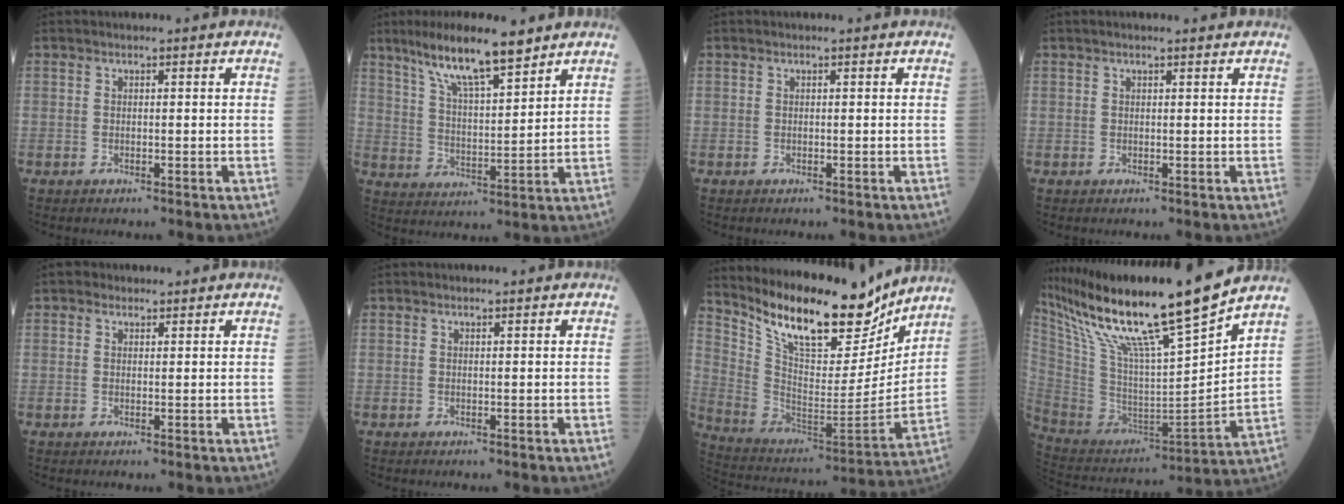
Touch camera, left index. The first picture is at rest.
{"total": 11.2, "force": [8.4, 1.4, 7.2], "torque": [-0.135, 0.004, 0.150]}
{"total": 0.0}
{"total": 1.1, "force": [0.9, 0.1, 0.6], "torque": [-0.009, 0.009, 0.013]}
{"total": 0.9, "force": [0.4, 0.8, 0.0], "torque": [0.001, 0.001, 0.002]}
{"total": 0.0}
{"total": 20.0, "force": [16.2, 5.8, 10.2], "torque": [-0.186, -0.029, 0.278]}
{"total": 22.6, "force": [17.5, -0.2, 14.3], "torque": [-0.262, -0.012, 0.317]}